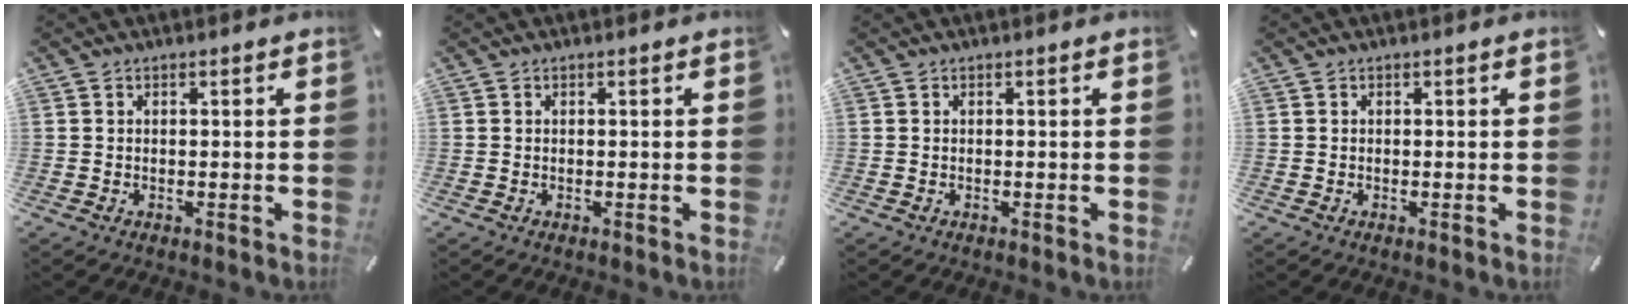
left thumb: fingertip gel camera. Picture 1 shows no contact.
{"total": 0.0}
{"total": 0.0}
{"total": 0.0}